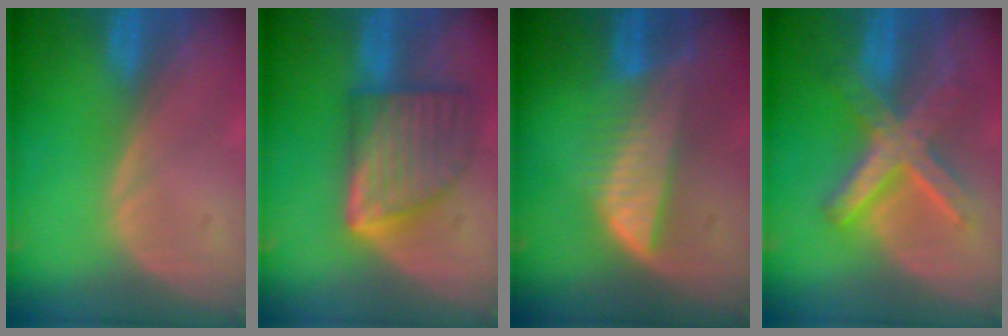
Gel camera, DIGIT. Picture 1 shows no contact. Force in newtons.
{"total": 9.2, "press": 9.1, "slide": 0.5}
{"total": 7.3, "press": 6.9, "slide": 2.6}
{"total": 8.8, "press": 8.8, "slide": 0.7}